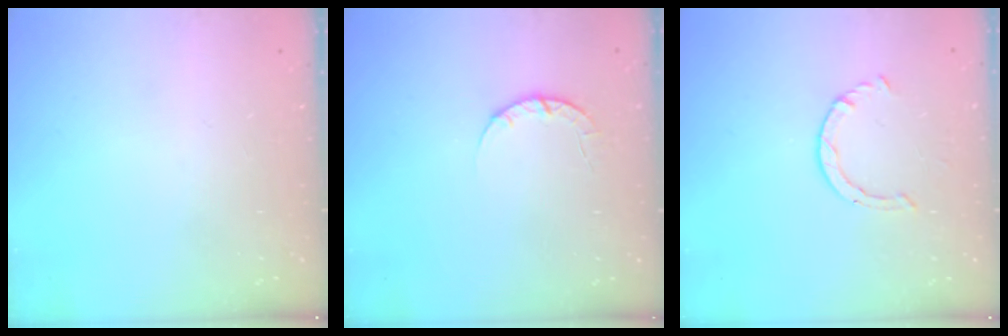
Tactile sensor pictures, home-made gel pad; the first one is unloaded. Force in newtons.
{"total": 3.7, "press": 3.7, "slide": 0.5}
{"total": 2.6, "press": 2.6, "slide": 0.3}